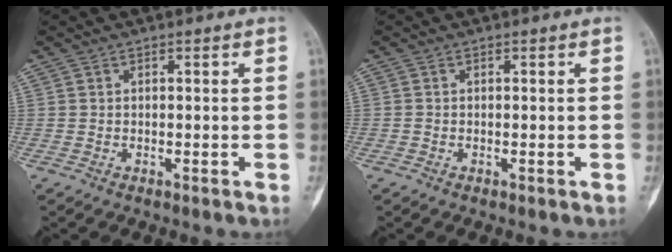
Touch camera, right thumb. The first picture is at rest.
{"total": 0.0}